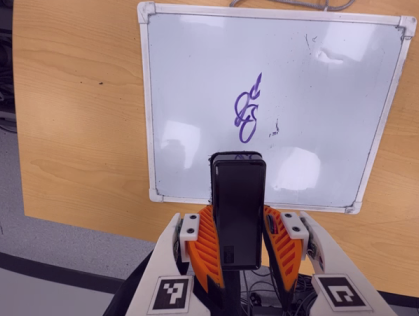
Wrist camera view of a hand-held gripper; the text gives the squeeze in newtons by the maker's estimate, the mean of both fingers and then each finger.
{"total": 9.9, "left": 8.1, "right": 11.7}